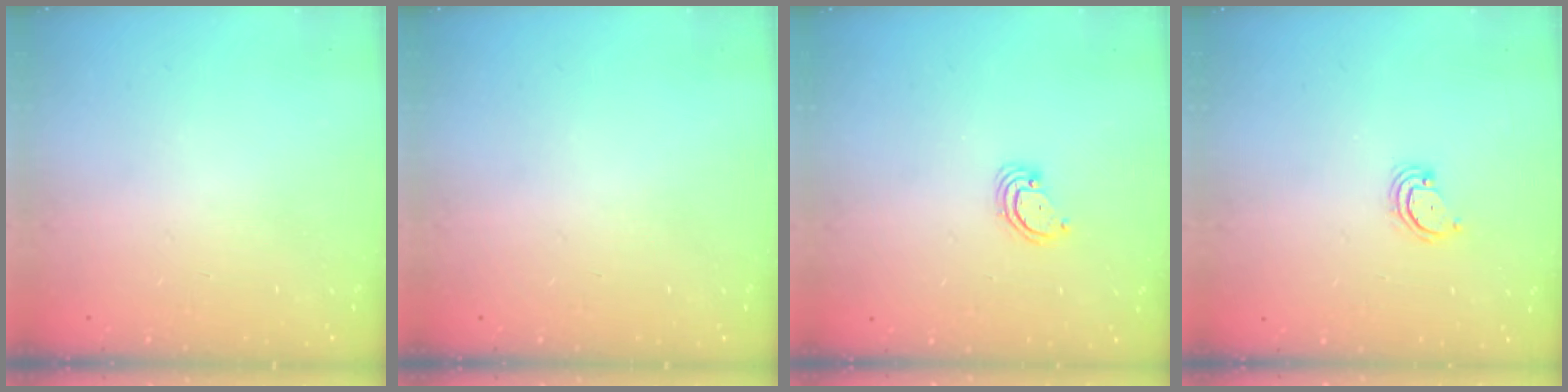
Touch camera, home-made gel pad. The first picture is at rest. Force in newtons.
{"total": 0.0}
{"total": 3.0, "press": 3.0, "slide": 0.3}
{"total": 3.1, "press": 3.1, "slide": 0.5}